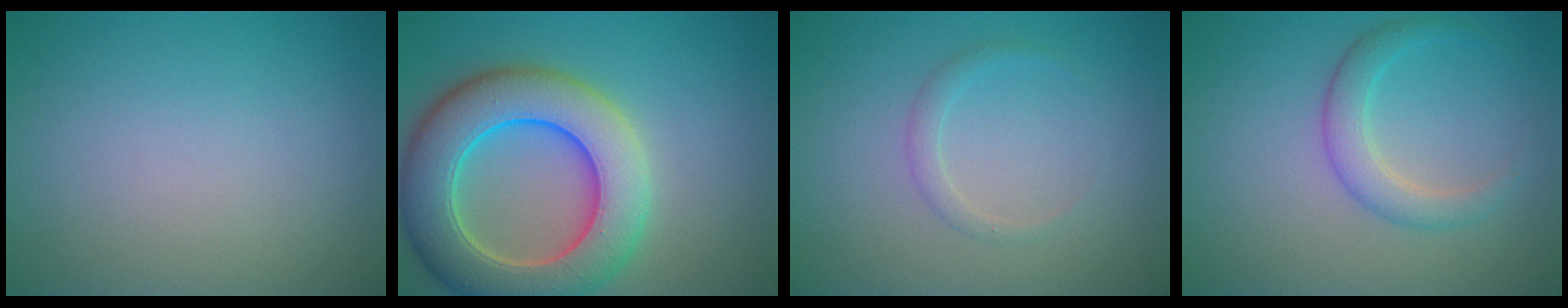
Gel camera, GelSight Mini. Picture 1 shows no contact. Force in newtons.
{"total": 10.3, "press": 10.3, "slide": 0.4}
{"total": 1.2, "press": 1.2, "slide": 0.1}
{"total": 2.8, "press": 2.8, "slide": 0.0}